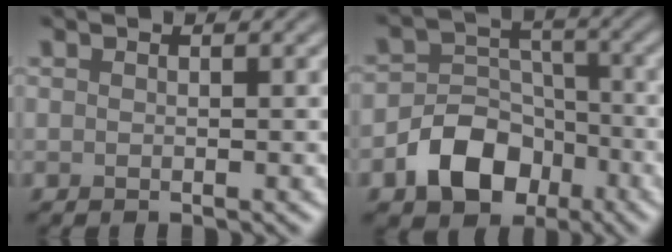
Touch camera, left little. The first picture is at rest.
{"total": 6.7, "force": [-3.4, 4.8, 3.2], "torque": [-0.044, -0.003, -0.066]}